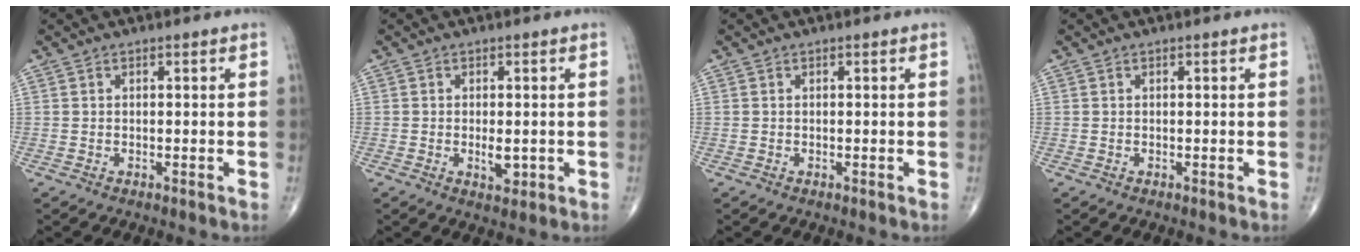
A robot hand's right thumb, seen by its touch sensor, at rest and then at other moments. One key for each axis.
{"total": 3.1, "fx": -0.5, "fy": 1.5, "fz": 2.6, "tx": -0.037, "ty": -0.004, "tz": -0.006}
{"total": 0.0}
{"total": 0.0}